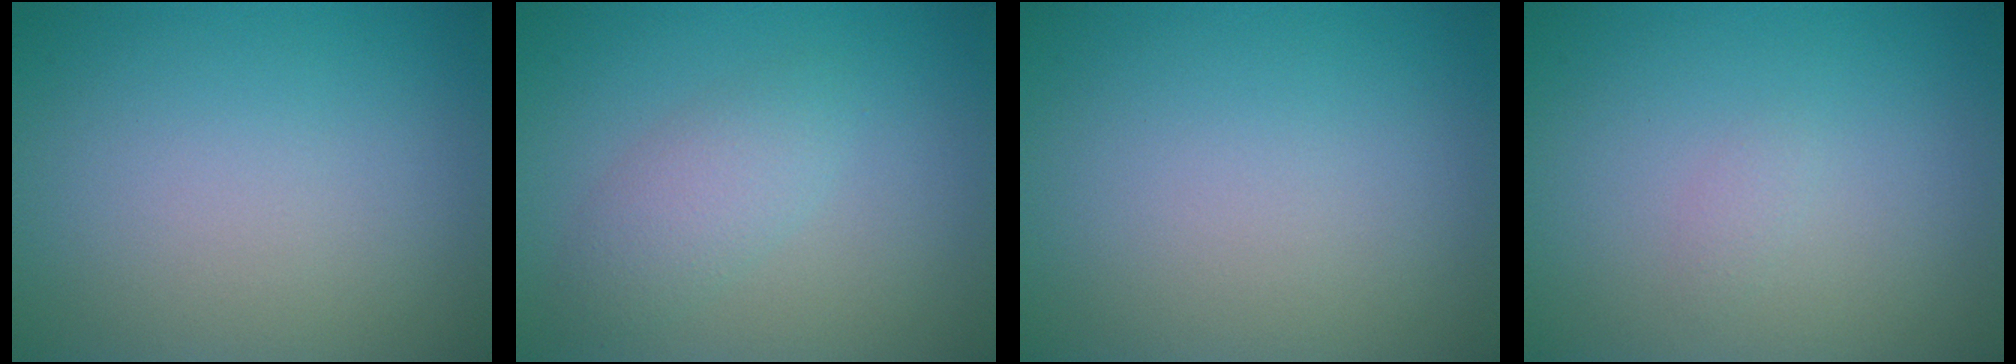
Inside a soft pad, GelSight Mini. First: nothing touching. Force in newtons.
{"total": 2.5, "press": 2.5, "slide": 0.0}
{"total": 0.0}
{"total": 0.6, "press": 0.6, "slide": 0.1}